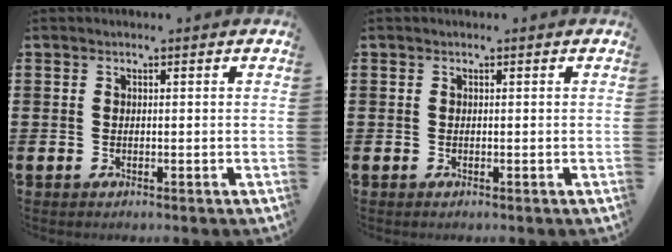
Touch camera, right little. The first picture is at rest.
{"total": 0.0}